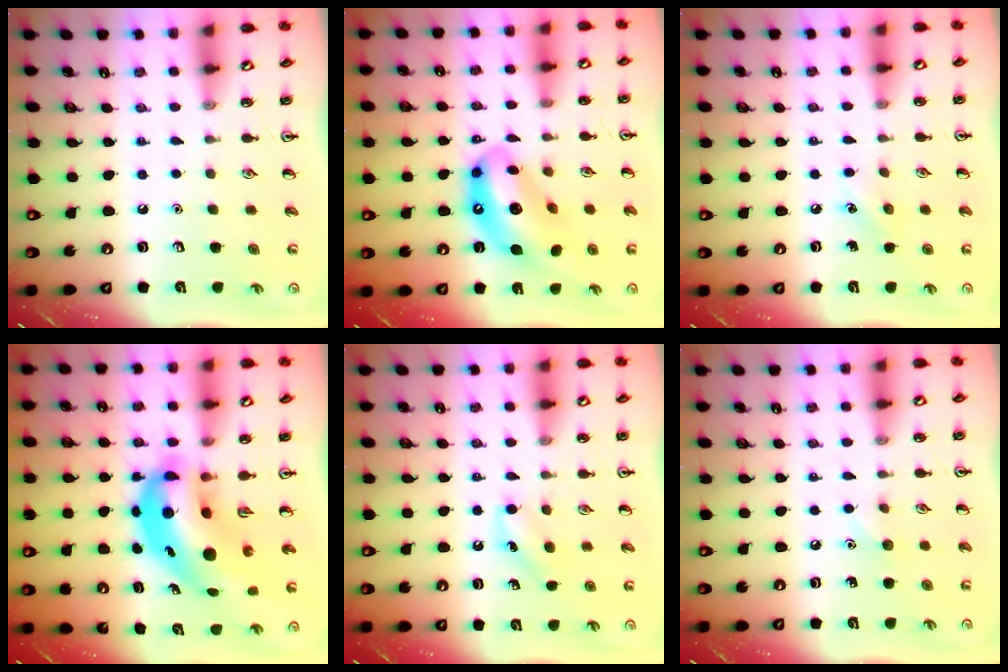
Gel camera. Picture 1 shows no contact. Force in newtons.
{"total": 14.9, "press": 14.1, "slide": 4.7}
{"total": 4.8, "press": 4.6, "slide": 1.4}
{"total": 12.6, "press": 12.1, "slide": 3.6}
{"total": 7.5, "press": 7.3, "slide": 1.8}
{"total": 4.7, "press": 4.4, "slide": 1.6}